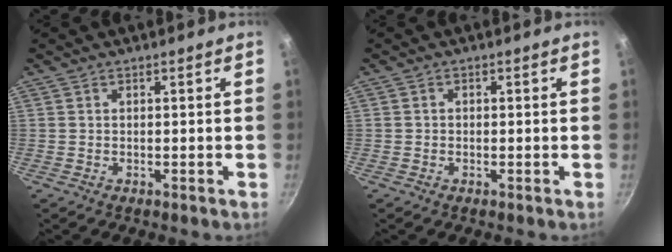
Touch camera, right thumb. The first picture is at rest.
{"total": 0.6, "force": [-0.2, 0.5, 0.2], "torque": [-0.003, 0.003, -0.004]}